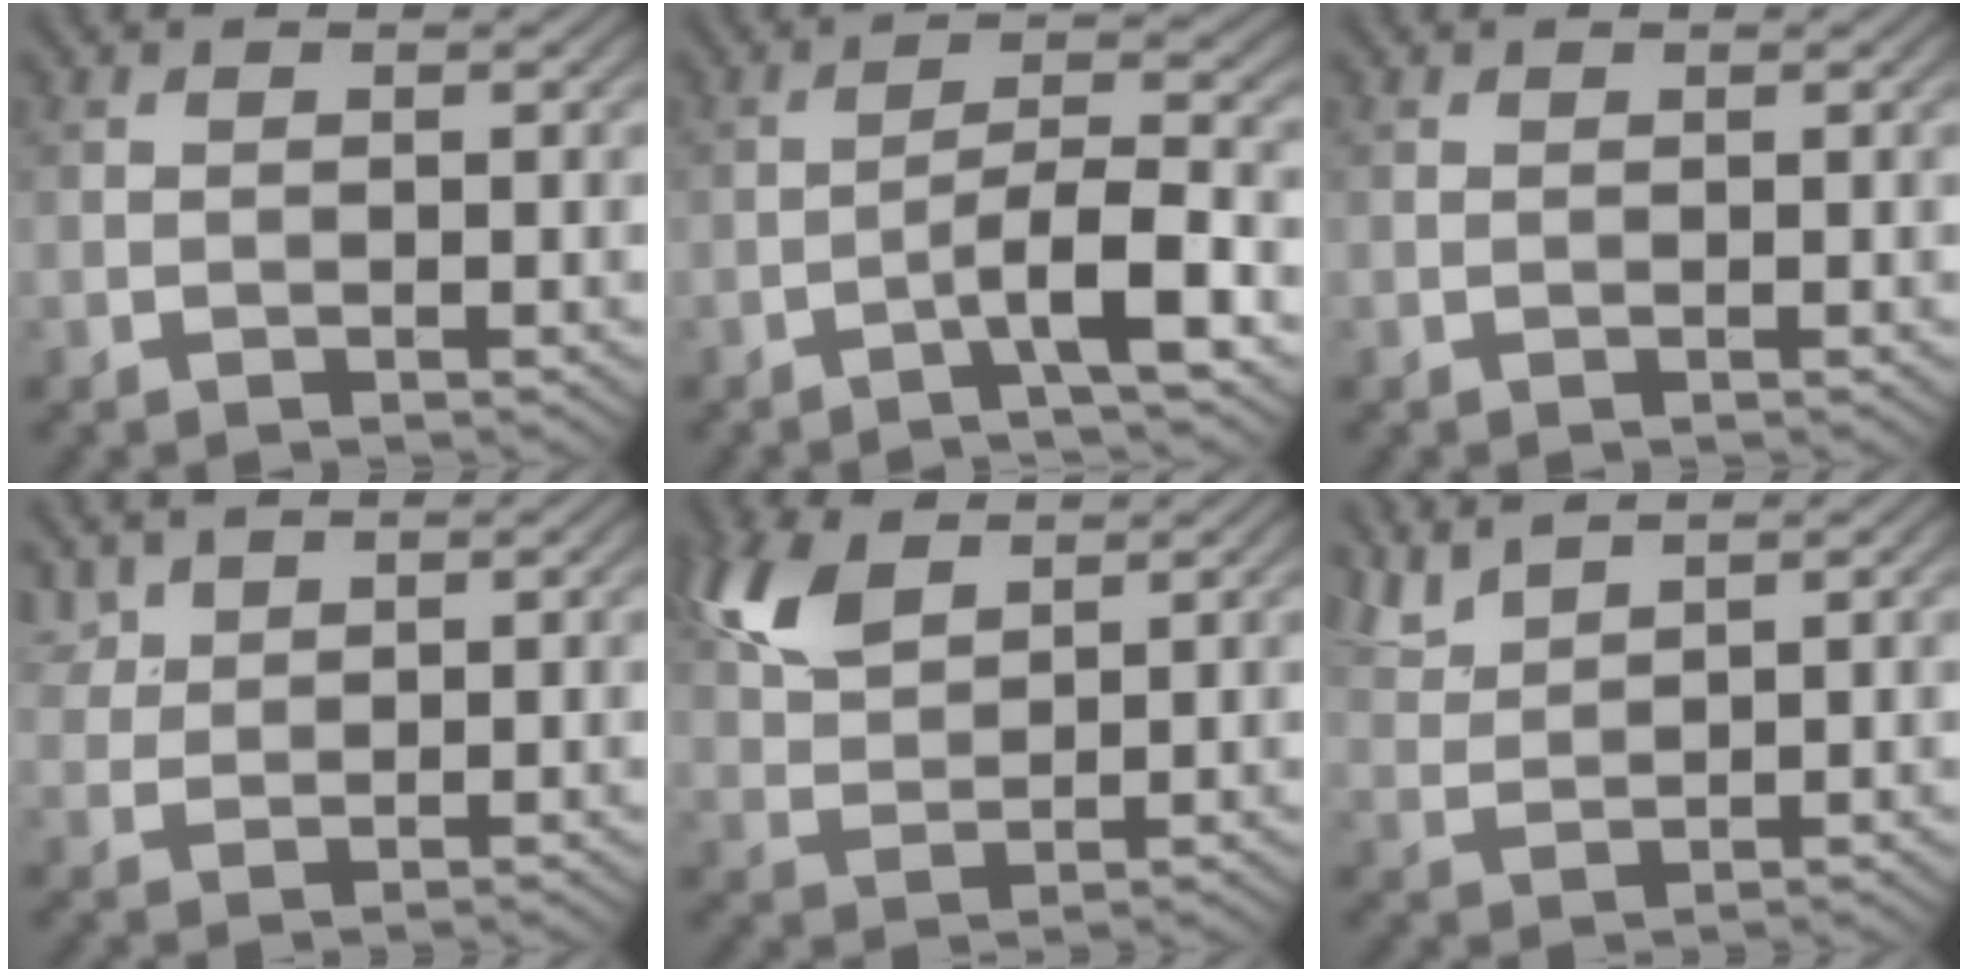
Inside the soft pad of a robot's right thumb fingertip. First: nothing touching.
{"total": 6.4, "force": [-3.3, 0.8, 5.4], "torque": [-0.087, 0.017, -0.070]}
{"total": 0.0}
{"total": 3.3, "force": [2.4, 1.8, 1.4], "torque": [-0.039, 0.004, 0.055]}
{"total": 7.4, "force": [4.2, 3.8, 4.8], "torque": [-0.127, 0.012, 0.088]}
{"total": 4.1, "force": [3.7, 0.6, 1.8], "torque": [-0.048, 0.007, 0.081]}